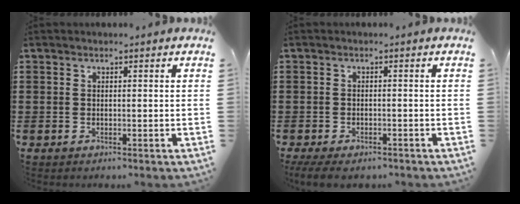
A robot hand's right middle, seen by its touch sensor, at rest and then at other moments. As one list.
[{"total": 1.9, "force": [-1.7, 0.5, 0.6], "torque": [-0.020, -0.002, -0.038]}]